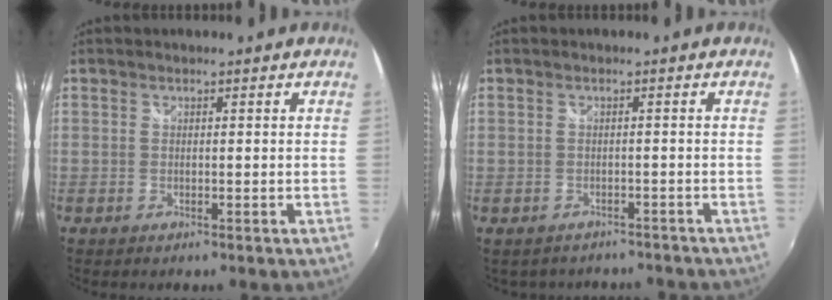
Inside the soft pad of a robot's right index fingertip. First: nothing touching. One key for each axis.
{"total": 4.8, "fx": -3.9, "fy": 2.6, "fz": 1.0, "tx": -0.017, "ty": -0.003, "tz": -0.046}